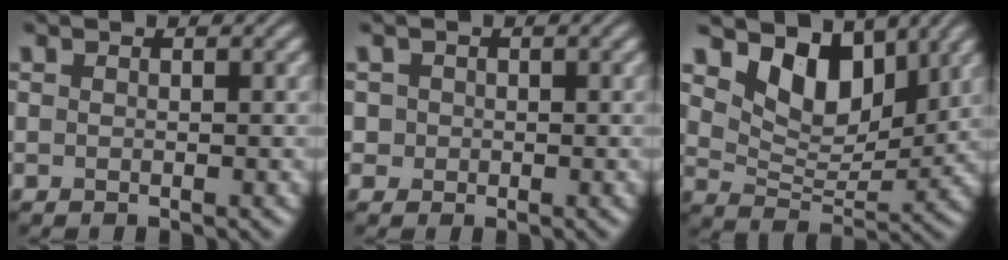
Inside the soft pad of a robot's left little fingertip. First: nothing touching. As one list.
[{"total": 1.2, "force": [0.1, 1.1, 0.2], "torque": [0.008, -0.001, -0.002]}, {"total": 6.7, "force": [4.1, 3.7, 3.9], "torque": [-0.072, -0.012, 0.064]}]